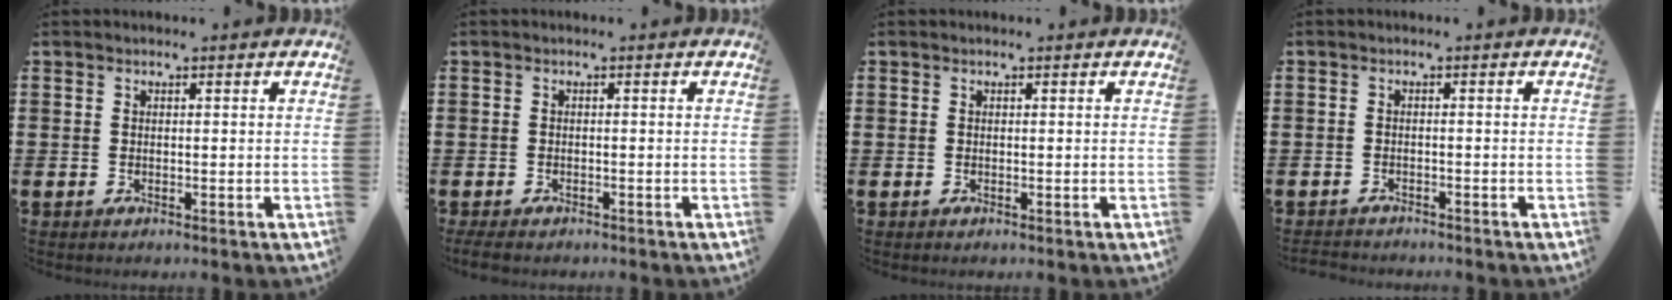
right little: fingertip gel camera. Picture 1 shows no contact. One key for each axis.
{"total": 0.9, "fx": -0.7, "fy": 0.3, "fz": 0.5, "tx": -0.010, "ty": 0.000, "tz": -0.015}
{"total": 0.0}
{"total": 1.2, "fx": -1.2, "fy": 0.1, "fz": 0.0, "tx": -0.004, "ty": 0.000, "tz": -0.025}